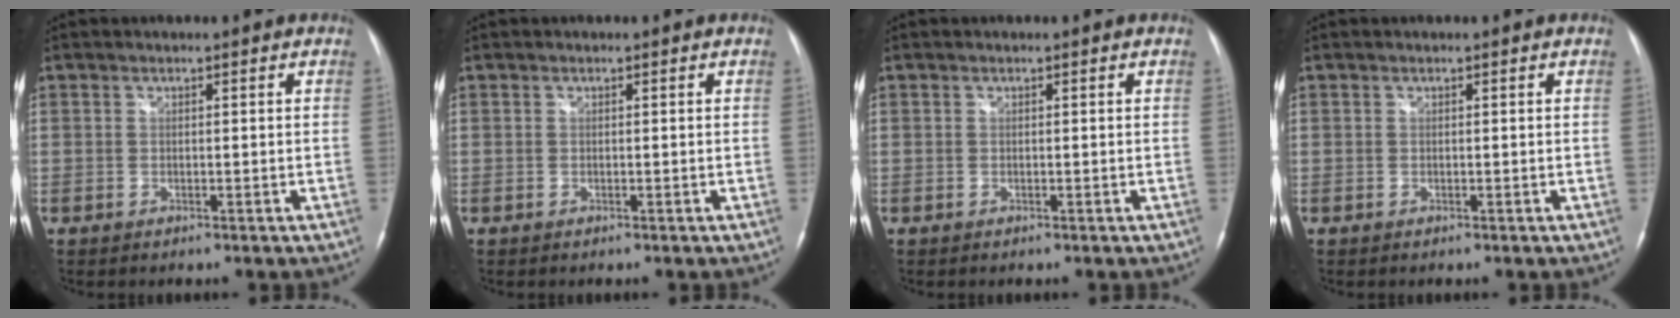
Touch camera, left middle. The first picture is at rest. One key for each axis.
{"total": 0.0}
{"total": 0.0}
{"total": 0.0}